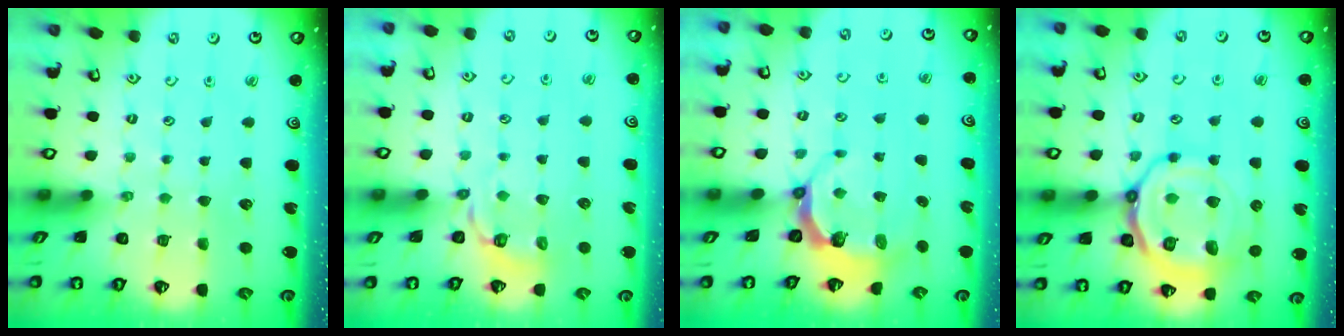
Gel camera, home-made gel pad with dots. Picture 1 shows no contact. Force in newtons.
{"total": 4.2, "press": 3.2, "slide": 2.6}
{"total": 5.6, "press": 4.5, "slide": 3.3}
{"total": 17.7, "press": 17.6, "slide": 1.8}